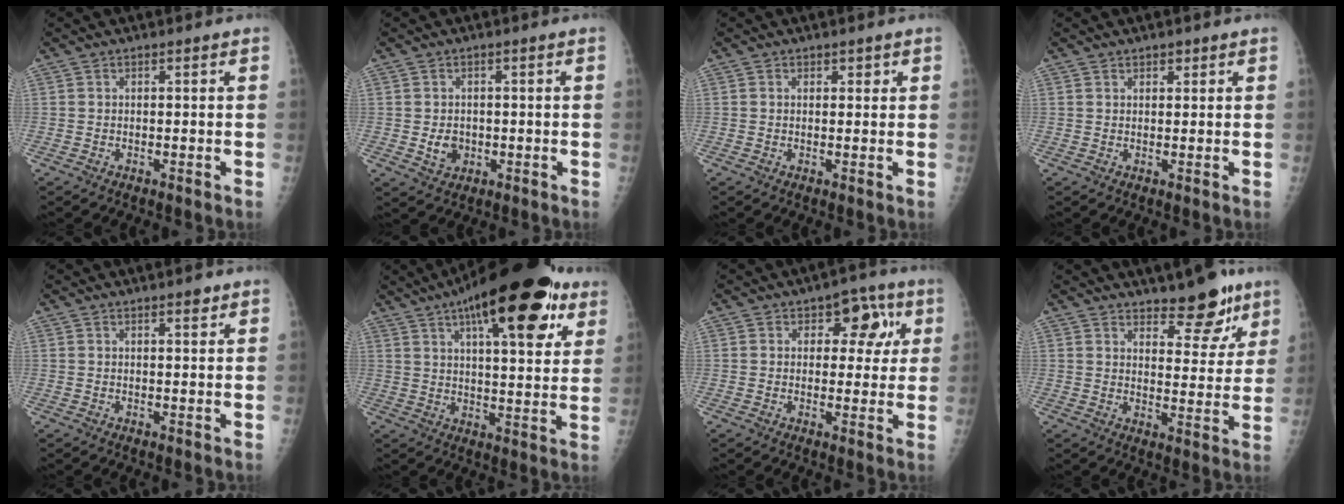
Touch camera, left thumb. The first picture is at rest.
{"total": 3.9, "force": [-0.6, 3.2, 2.1], "torque": [-0.019, 0.001, -0.004]}
{"total": 1.4, "force": [0.6, 1.1, 0.7], "torque": [0.004, 0.000, 0.004]}
{"total": 1.4, "force": [0.9, 0.9, 0.5], "torque": [0.006, -0.004, 0.012]}
{"total": 1.6, "force": [1.2, 0.5, 1.1], "torque": [-0.010, -0.006, 0.016]}
{"total": 23.7, "force": [12.6, 8.1, 18.4], "torque": [-0.246, -0.015, 0.181]}
{"total": 9.0, "force": [2.7, 5.8, 6.2], "torque": [-0.025, 0.003, 0.027]}
{"total": 9.7, "force": [7.2, 3.9, 5.1], "torque": [-0.033, -0.050, 0.107]}